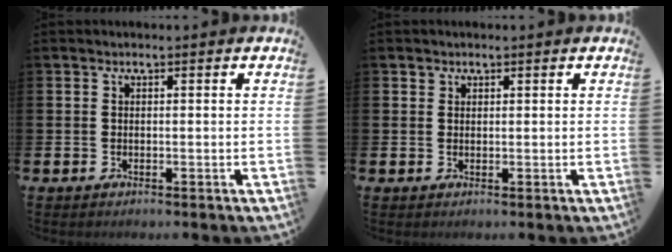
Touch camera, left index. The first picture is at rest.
{"total": 1.1, "force": [0.8, 0.7, 0.0], "torque": [0.008, 0.000, 0.014]}